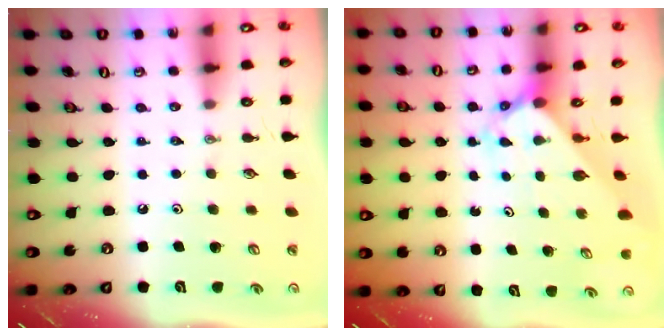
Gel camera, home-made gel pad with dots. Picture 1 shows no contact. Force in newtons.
{"total": 2.2, "press": 2.2, "slide": 0.2}